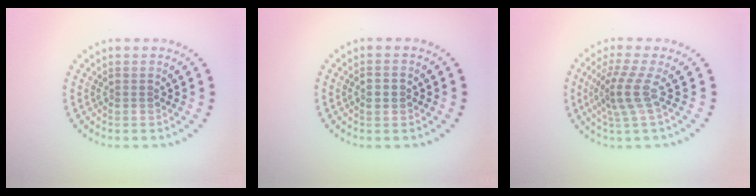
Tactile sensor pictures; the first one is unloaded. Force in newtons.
{"total": 1.4, "press": 1.4, "slide": 0.2}
{"total": 3.1, "press": 2.2, "slide": 2.2}